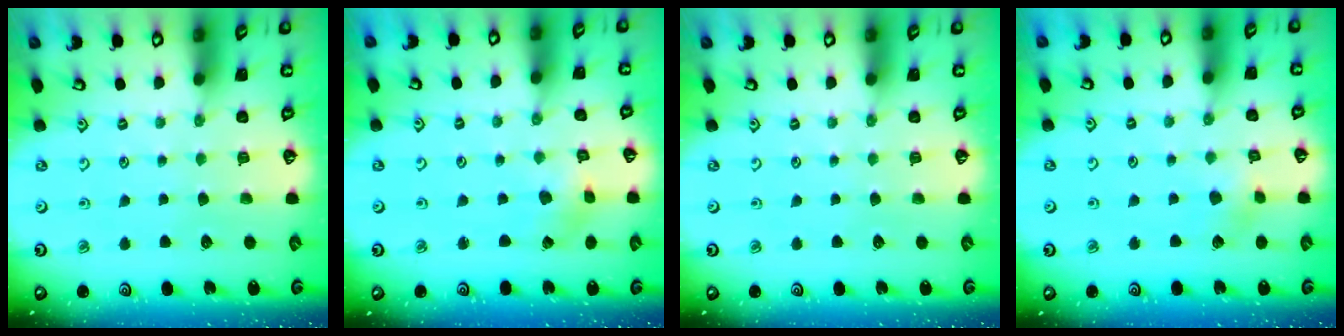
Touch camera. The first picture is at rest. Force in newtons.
{"total": 1.4, "press": 1.4, "slide": 0.2}
{"total": 0.0}
{"total": 3.7, "press": 3.6, "slide": 0.6}